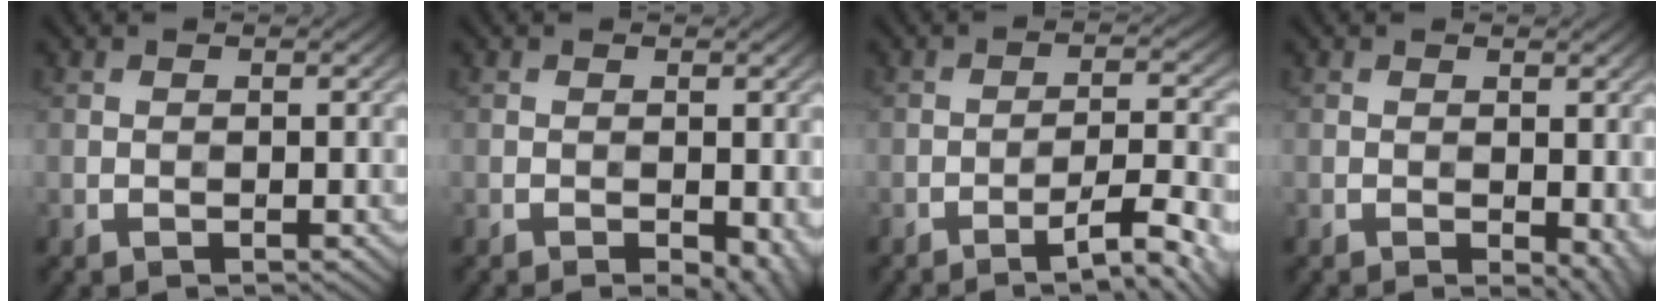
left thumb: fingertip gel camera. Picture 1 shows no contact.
{"total": 3.7, "force": [-1.6, 1.8, 2.8], "torque": [-0.037, -0.011, -0.012]}
{"total": 7.5, "force": [-4.6, 1.1, 5.7], "torque": [-0.094, 0.012, -0.069]}
{"total": 3.5, "force": [-0.9, 2.0, 2.8], "torque": [-0.029, -0.010, -0.008]}